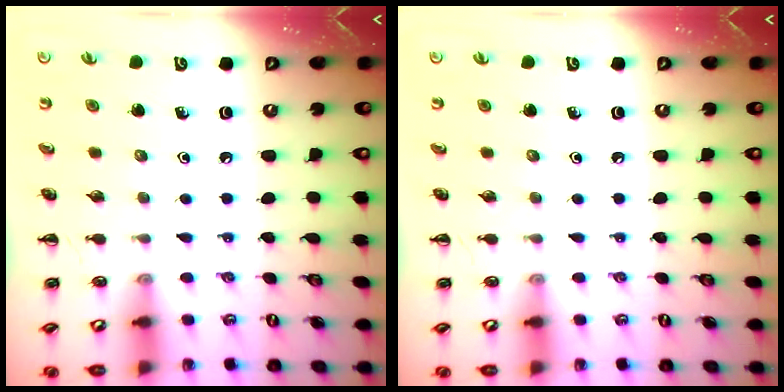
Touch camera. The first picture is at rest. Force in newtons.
{"total": 0.0}